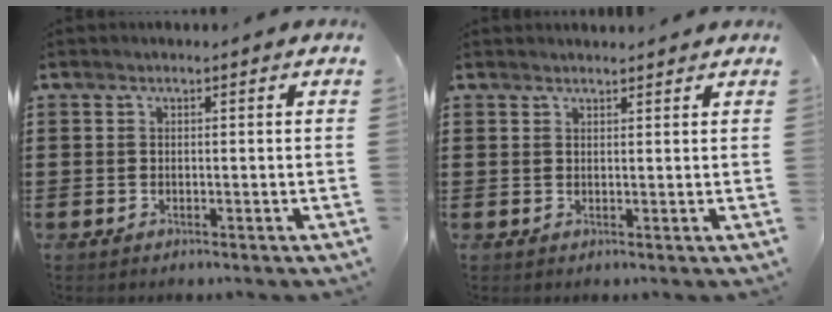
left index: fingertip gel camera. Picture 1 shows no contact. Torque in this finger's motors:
{"motor_torque": [-0.10, 0.36, -0.13, -0.02]}